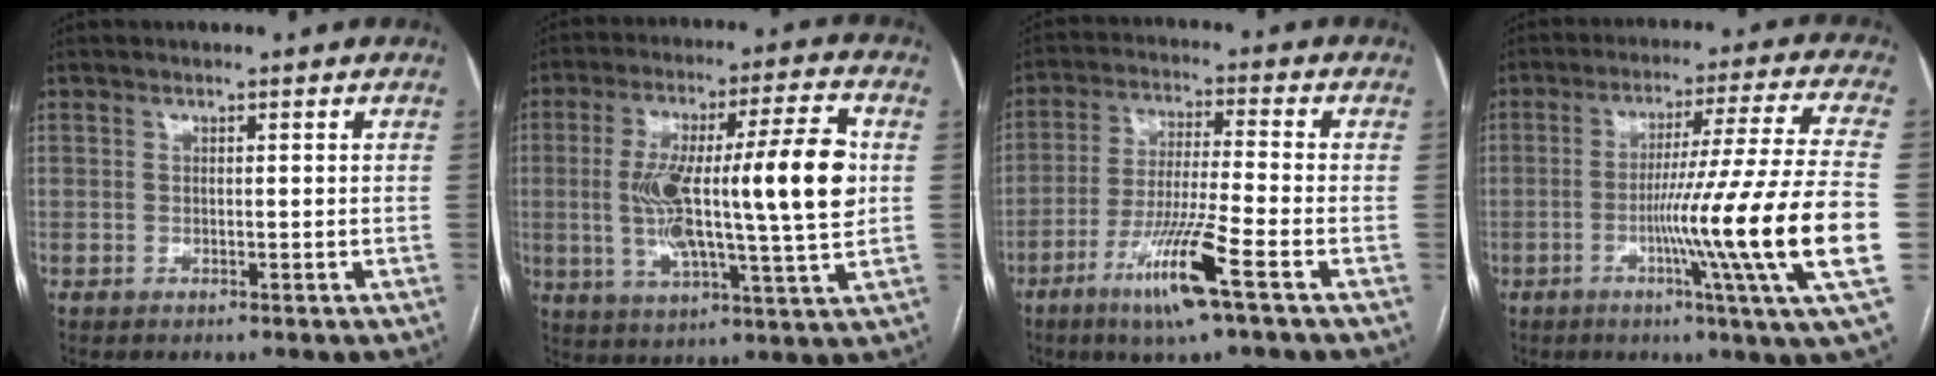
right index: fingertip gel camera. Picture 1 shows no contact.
{"total": 19.8, "force": [1.2, 2.2, 19.6], "torque": [-0.329, 0.018, 0.014]}
{"total": 11.2, "force": [-5.8, -0.5, 9.6], "torque": [-0.188, -0.021, -0.109]}
{"total": 19.4, "force": [-4.6, -2.9, 18.6], "torque": [-0.267, -0.011, -0.080]}